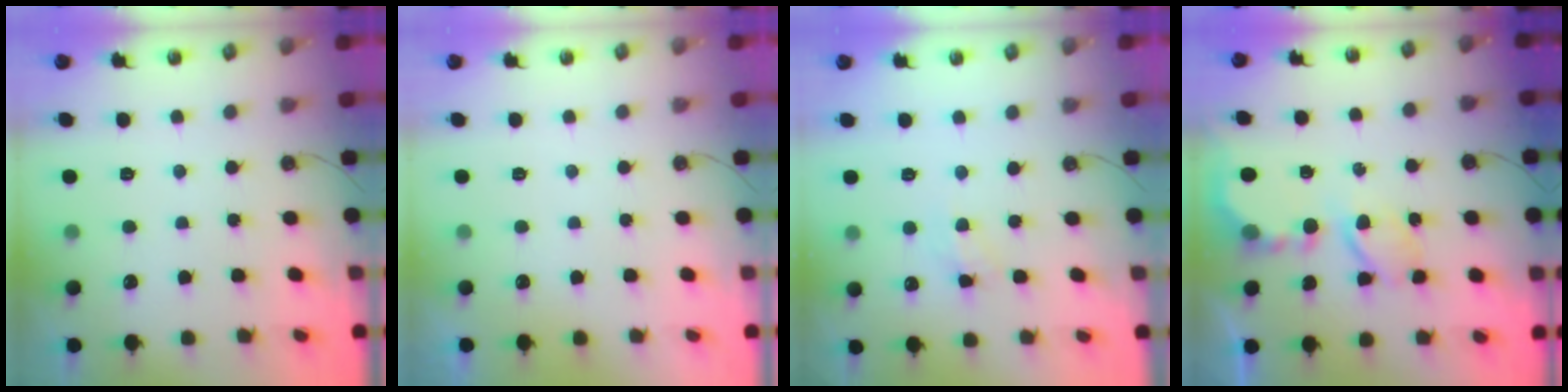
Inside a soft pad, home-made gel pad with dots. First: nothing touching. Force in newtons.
{"total": 0.0}
{"total": 4.6, "press": 4.6, "slide": 0.3}
{"total": 8.2, "press": 8.2, "slide": 0.7}